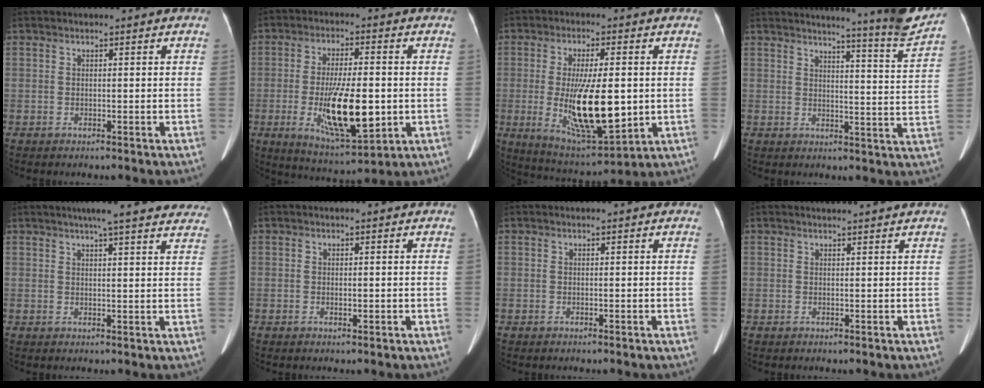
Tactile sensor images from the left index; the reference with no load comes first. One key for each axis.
{"total": 12.9, "fx": -2.4, "fy": 3.4, "fz": 12.2, "tx": -0.221, "ty": -0.023, "tz": -0.030}
{"total": 14.2, "fx": -1.3, "fy": 3.7, "fz": 13.6, "tx": -0.247, "ty": -0.027, "tz": -0.008}
{"total": 11.6, "fx": 10.8, "fy": -2.4, "fz": 3.5, "tx": -0.057, "ty": -0.072, "tz": 0.126}
{"total": 16.7, "fx": 14.6, "fy": 1.8, "fz": 7.9, "tx": -0.097, "ty": 0.013, "tz": 0.166}
{"total": 0.7, "fx": -0.2, "fy": 0.2, "fz": 0.6, "tx": -0.009, "ty": -0.005, "tz": -0.002}
{"total": 0.0}
{"total": 2.5, "fx": 2.4, "fy": -0.5, "fz": 0.7, "tx": -0.010, "ty": 0.009, "tz": 0.034}